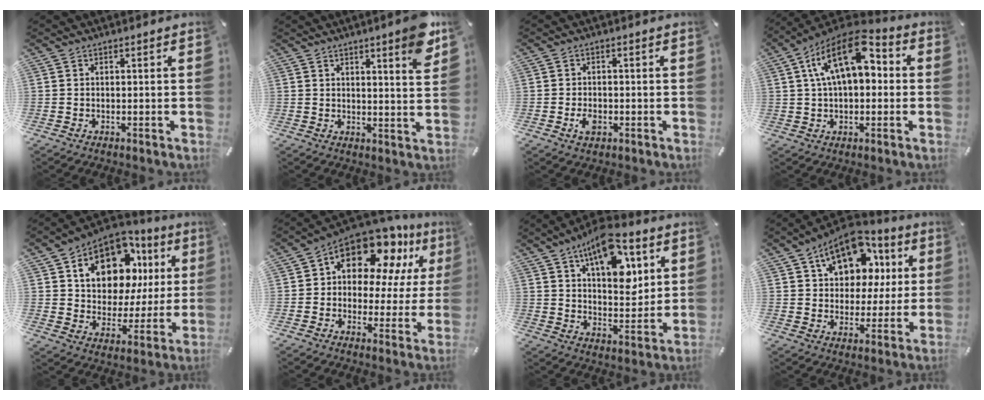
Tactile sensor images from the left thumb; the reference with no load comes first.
{"total": 6.8, "force": [4.6, 1.0, 4.9], "torque": [-0.065, -0.030, 0.073]}
{"total": 2.8, "force": [-1.1, 2.0, 1.6], "torque": [-0.037, 0.001, -0.020]}
{"total": 15.8, "force": [4.9, 8.9, 12.1], "torque": [-0.217, -0.013, 0.087]}
{"total": 15.5, "force": [7.6, 10.6, 8.4], "torque": [-0.142, -0.040, 0.137]}
{"total": 14.5, "force": [9.9, 8.1, 6.9], "torque": [-0.115, -0.078, 0.175]}
{"total": 15.5, "force": [8.6, 8.1, 10.1], "torque": [-0.149, -0.035, 0.147]}
{"total": 14.6, "force": [7.4, 10.3, 7.1], "torque": [-0.112, -0.039, 0.137]}